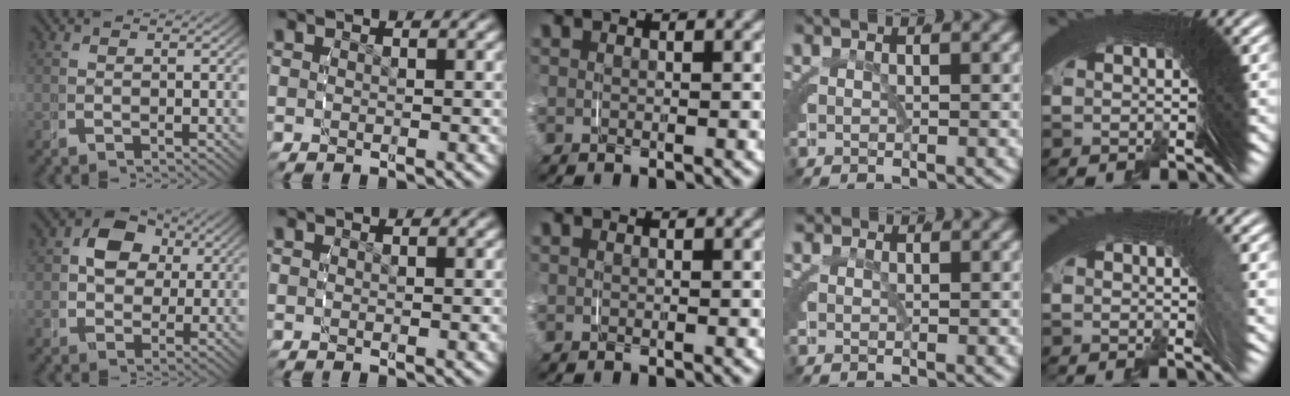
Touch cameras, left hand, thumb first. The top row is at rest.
{"thumb": {"total": 6.9, "force": [1.6, 5.4, 4.0], "torque": [-0.076, -0.005, 0.032]}, "ring": {"total": 0.6, "force": [0.6, 0.1, 0.0], "torque": [-0.005, -0.002, 0.012]}, "little": {"total": 1.4, "force": [0.0, -0.2, 1.4], "torque": [-0.016, 0.006, -0.003]}}